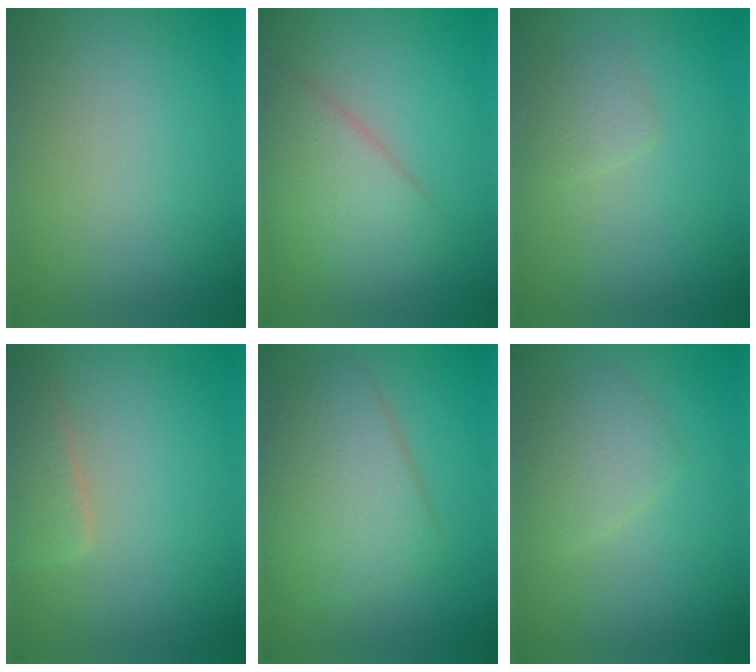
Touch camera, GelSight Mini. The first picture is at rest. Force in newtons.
{"total": 3.9, "press": 3.9, "slide": 0.0}
{"total": 1.4, "press": 1.4, "slide": 0.1}
{"total": 2.2, "press": 2.2, "slide": 0.1}
{"total": 5.6, "press": 5.6, "slide": 0.3}
{"total": 2.4, "press": 2.4, "slide": 0.1}